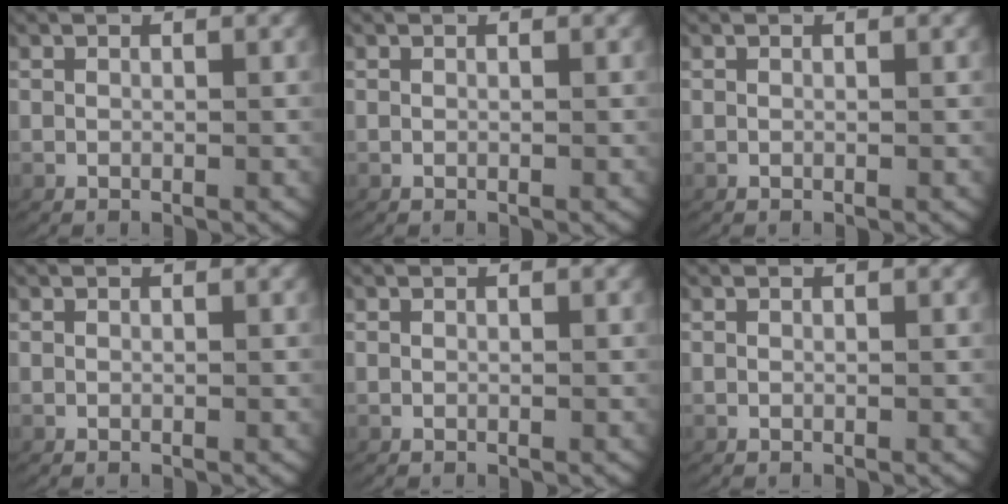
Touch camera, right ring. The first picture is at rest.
{"total": 0.0}
{"total": 0.0}
{"total": 0.0}
{"total": 0.0}
{"total": 0.0}